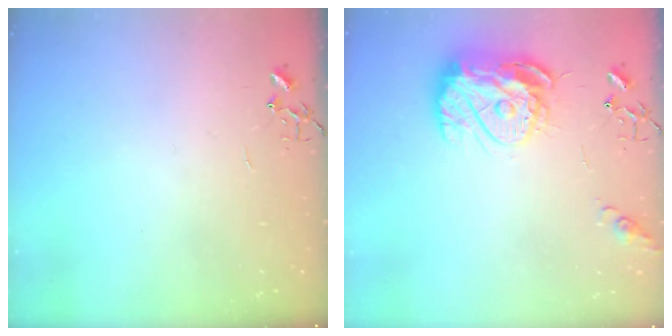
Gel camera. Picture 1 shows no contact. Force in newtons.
{"total": 14.4, "press": 14.4, "slide": 1.3}